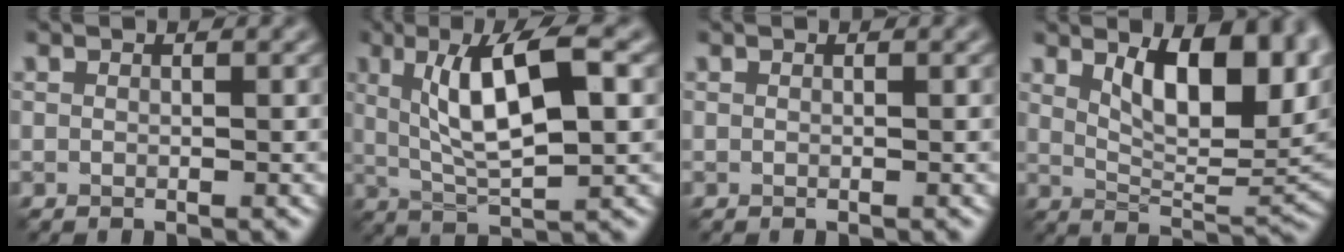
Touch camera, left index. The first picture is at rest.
{"total": 8.1, "force": [2.0, 2.2, 7.6], "torque": [-0.125, 0.002, 0.036]}
{"total": 0.0}
{"total": 10.5, "force": [3.9, 4.3, 8.8], "torque": [-0.129, 0.004, 0.065]}